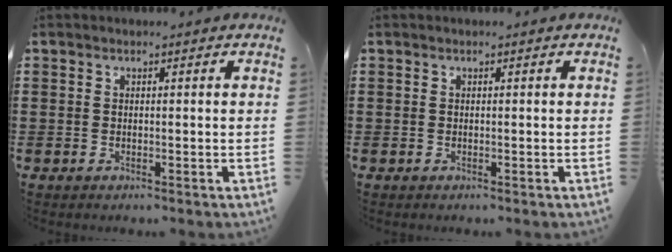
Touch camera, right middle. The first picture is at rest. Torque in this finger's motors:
{"motor_torque": [-0.07, -0.16, -0.01, 0.00]}